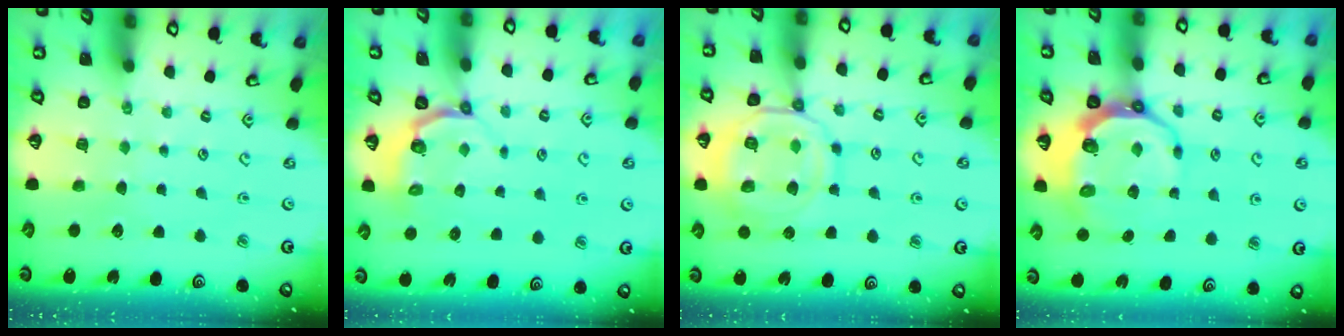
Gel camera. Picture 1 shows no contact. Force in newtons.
{"total": 3.8, "press": 2.9, "slide": 2.4}
{"total": 12.8, "press": 12.7, "slide": 1.2}
{"total": 10.2, "press": 9.4, "slide": 3.9}